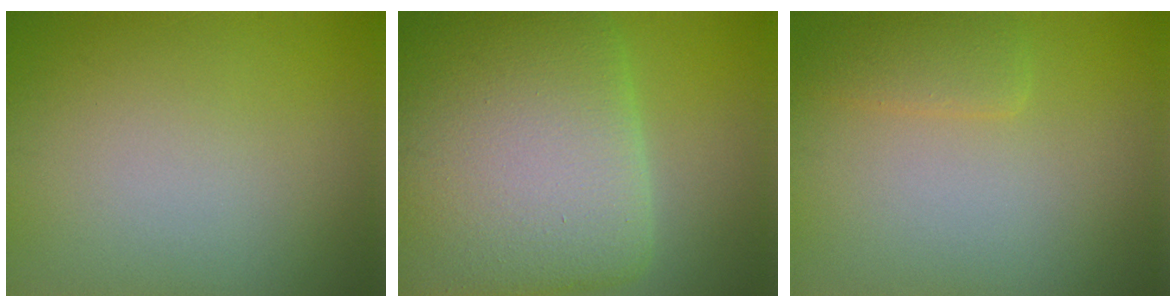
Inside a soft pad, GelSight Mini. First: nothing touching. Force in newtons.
{"total": 13.2, "press": 13.2, "slide": 0.2}
{"total": 1.8, "press": 1.8, "slide": 0.2}